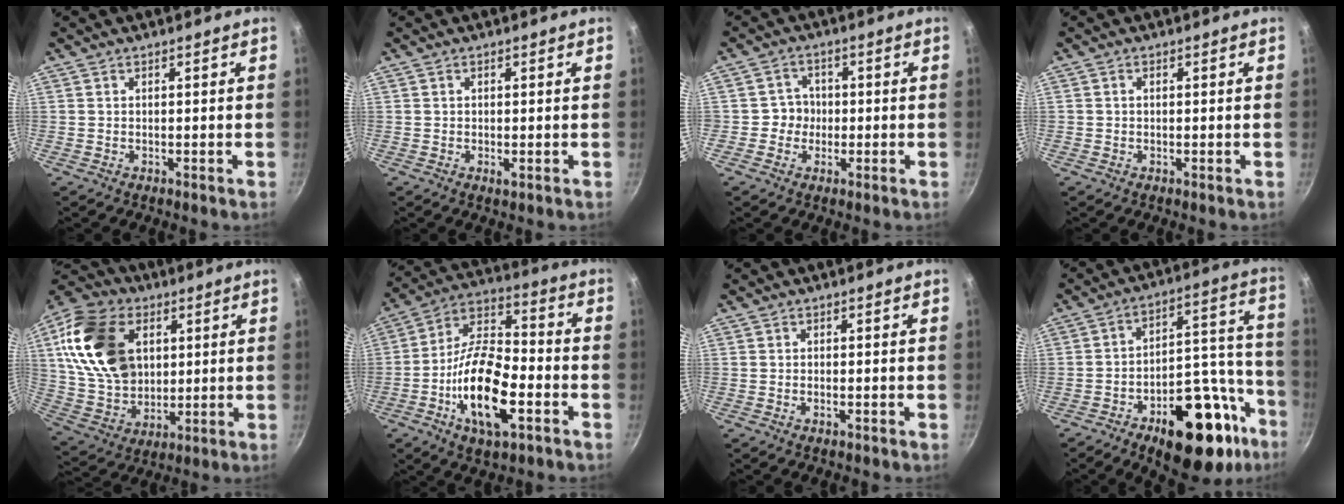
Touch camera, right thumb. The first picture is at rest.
{"total": 1.1, "force": [0.1, 0.5, 1.0], "torque": [-0.016, -0.001, 0.000]}
{"total": 3.9, "force": [-0.6, 3.8, 0.7], "torque": [0.026, 0.013, -0.016]}
{"total": 0.8, "force": [0.1, 0.6, 0.5], "torque": [-0.008, 0.004, 0.001]}
{"total": 21.4, "force": [5.3, 15.3, 14.1], "torque": [-0.240, -0.004, 0.103]}
{"total": 18.8, "force": [-6.6, 8.2, 15.5], "torque": [-0.276, 0.035, -0.132]}
{"total": 1.1, "force": [-0.4, 0.4, 0.9], "torque": [-0.020, 0.003, -0.009]}
{"total": 26.9, "force": [-14.3, 13.3, 18.5], "torque": [-0.191, 0.099, -0.197]}